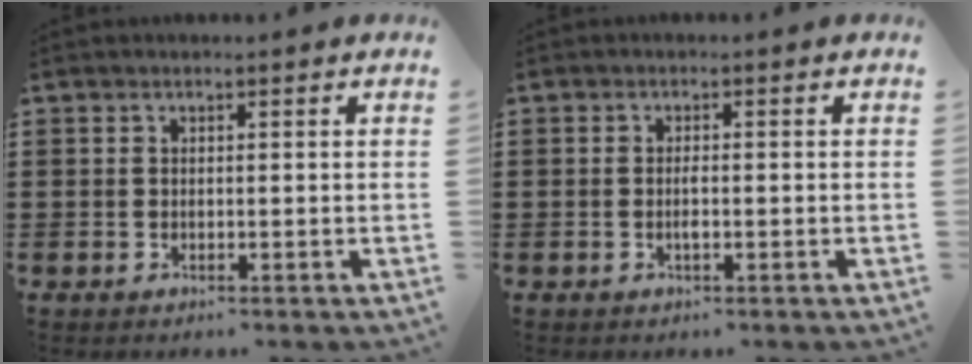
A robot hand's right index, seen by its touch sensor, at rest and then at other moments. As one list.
[{"total": 1.5, "force": [-0.4, 0.4, 1.4], "torque": [-0.026, 0.002, -0.008]}]